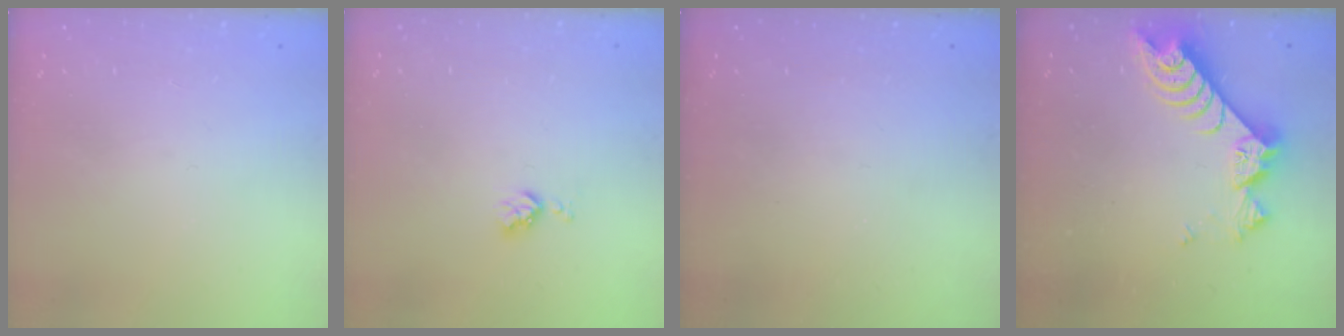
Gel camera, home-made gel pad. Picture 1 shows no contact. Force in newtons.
{"total": 4.3, "press": 4.3, "slide": 0.6}
{"total": 0.0}
{"total": 7.9, "press": 7.9, "slide": 0.7}